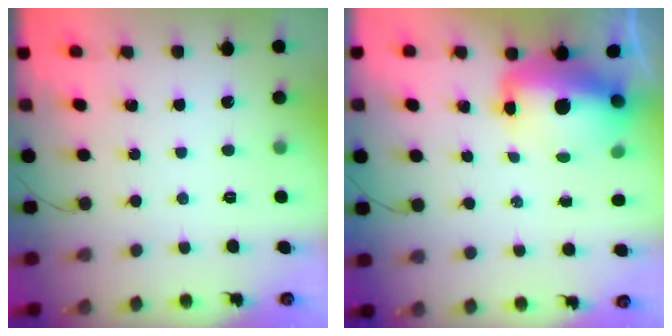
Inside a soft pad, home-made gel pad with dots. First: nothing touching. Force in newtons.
{"total": 13.6, "press": 13.2, "slide": 3.3}